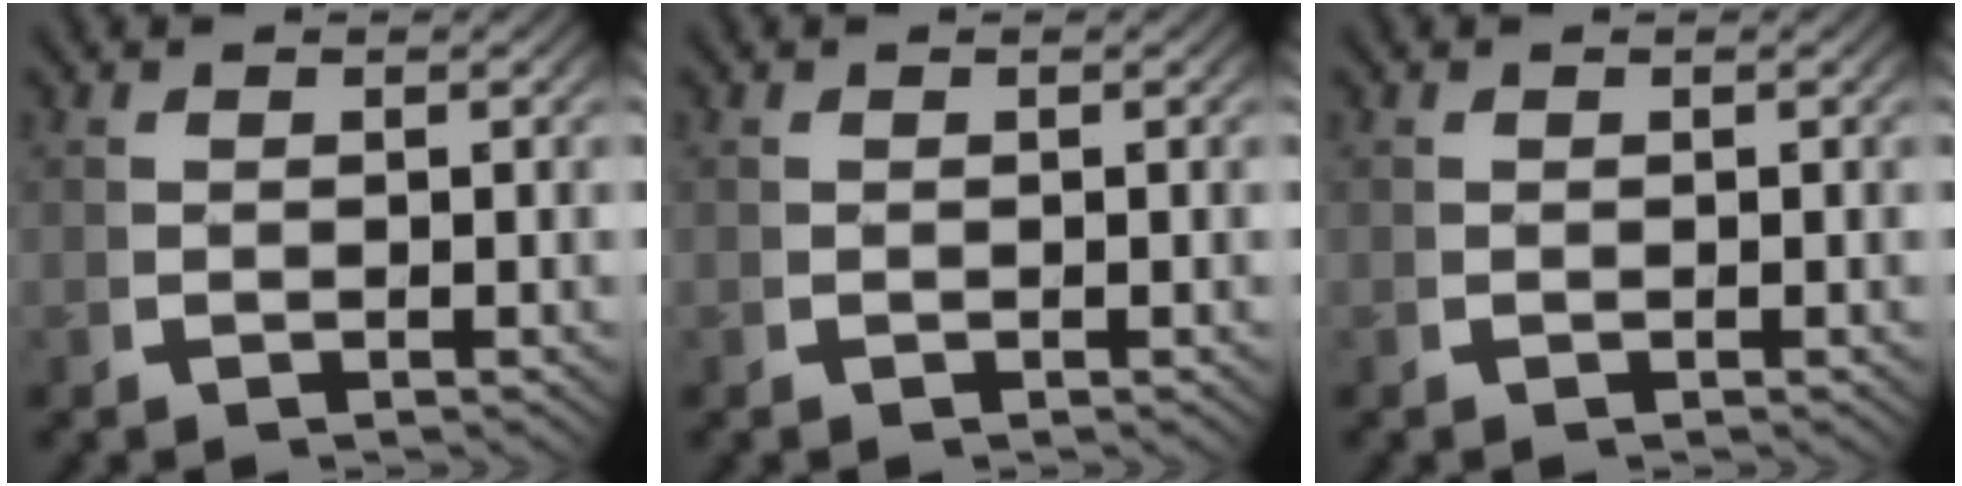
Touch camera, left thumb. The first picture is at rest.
{"total": 0.0}
{"total": 0.0}